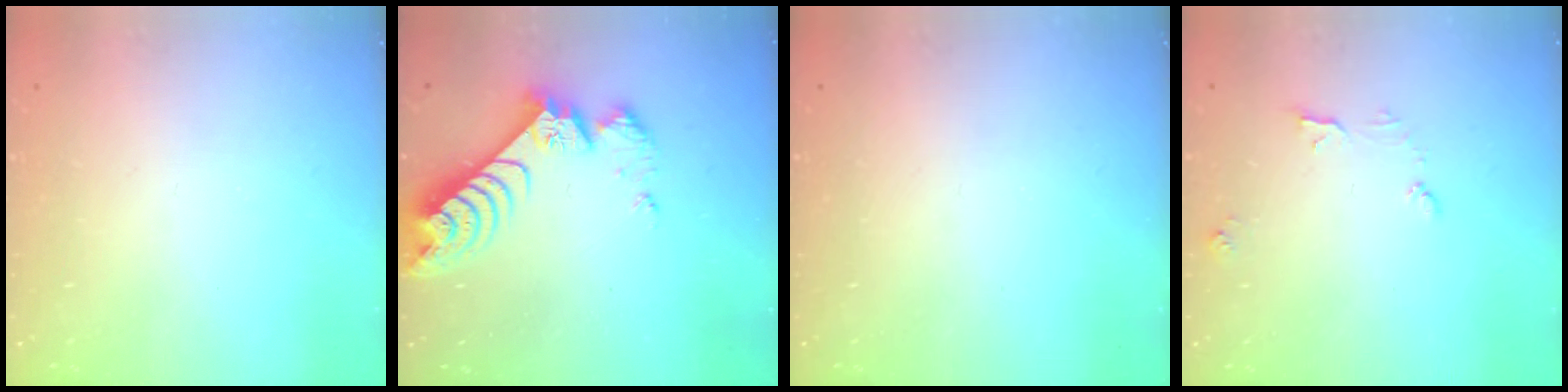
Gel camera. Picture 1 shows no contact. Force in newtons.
{"total": 8.7, "press": 8.6, "slide": 1.0}
{"total": 0.0}
{"total": 4.7, "press": 4.7, "slide": 0.5}